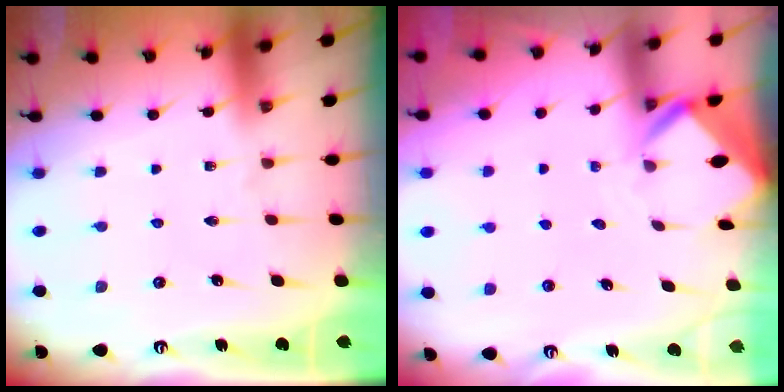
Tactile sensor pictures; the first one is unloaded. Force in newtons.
{"total": 2.9, "press": 2.9, "slide": 0.2}